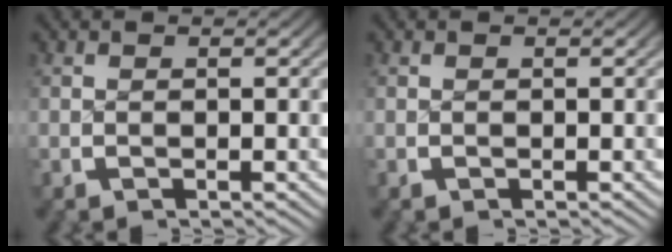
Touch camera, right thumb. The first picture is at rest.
{"total": 0.0}